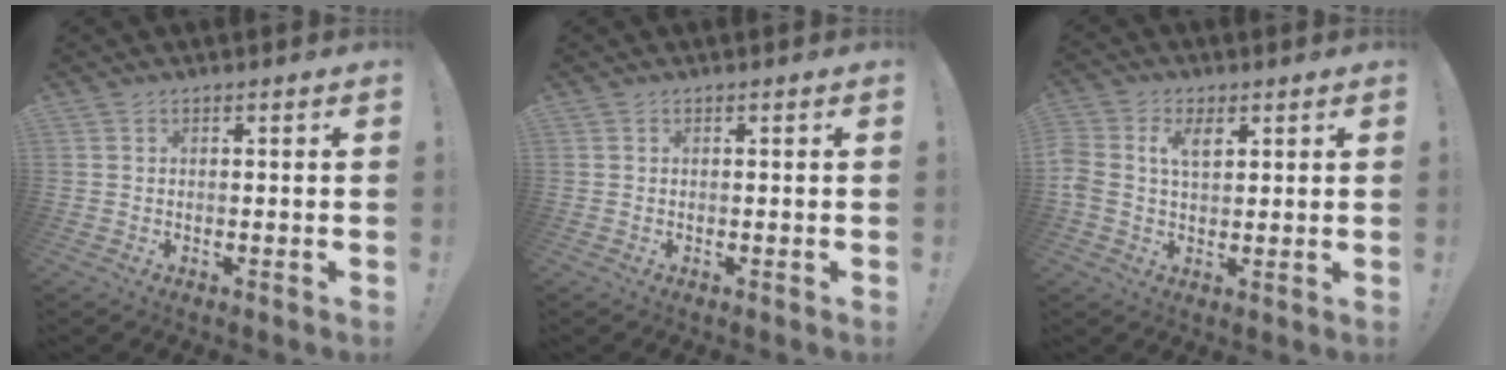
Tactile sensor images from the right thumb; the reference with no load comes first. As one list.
[{"total": 0.0}, {"total": 5.9, "force": [1.8, 3.8, 4.2], "torque": [-0.079, -0.003, 0.031]}]